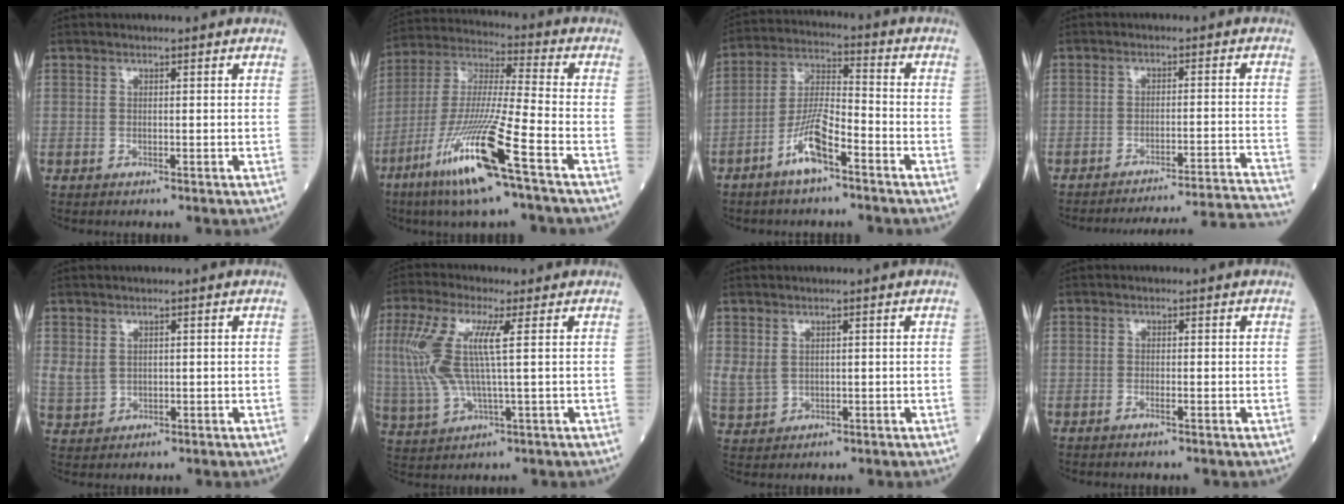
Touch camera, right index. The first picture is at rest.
{"total": 16.7, "force": [-8.5, -0.2, 14.3], "torque": [-0.305, -0.037, -0.167]}
{"total": 8.4, "force": [-4.9, 1.6, 6.7], "torque": [-0.136, 0.004, -0.096]}
{"total": 19.9, "force": [-19.3, -3.2, 3.5], "torque": [-0.013, -0.020, -0.247]}
{"total": 3.4, "force": [1.0, 2.8, 1.8], "torque": [-0.040, 0.003, 0.033]}
{"total": 10.6, "force": [2.0, 1.8, 10.3], "torque": [-0.253, 0.013, 0.037]}
{"total": 3.9, "force": [1.0, 3.0, 2.4], "torque": [-0.060, 0.005, 0.032]}
{"total": 0.8, "force": [-0.5, -0.1, 0.6], "torque": [-0.012, -0.001, -0.010]}